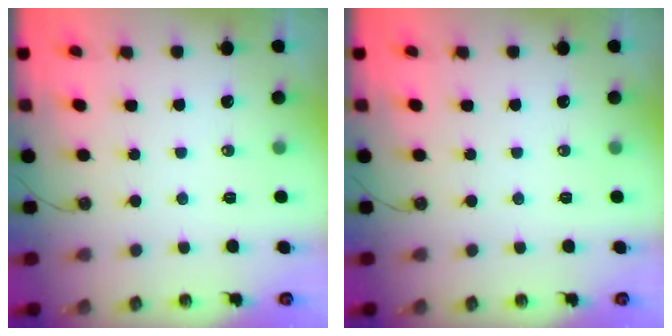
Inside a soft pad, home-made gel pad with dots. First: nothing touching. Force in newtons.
{"total": 0.0}